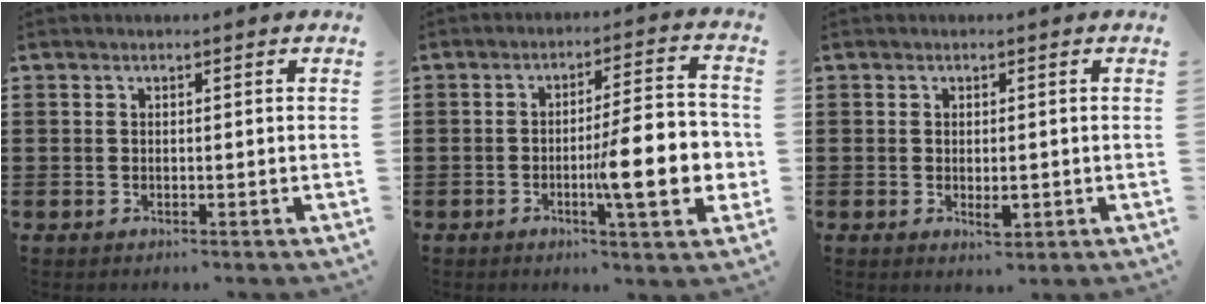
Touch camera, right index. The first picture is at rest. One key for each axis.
{"total": 12.1, "fx": -2.6, "fy": 2.7, "fz": 11.6, "tx": -0.162, "ty": -0.012, "tz": -0.048}
{"total": 2.0, "fx": -0.2, "fy": 0.8, "fz": 1.8, "tx": -0.034, "ty": -0.001, "tz": -0.003}